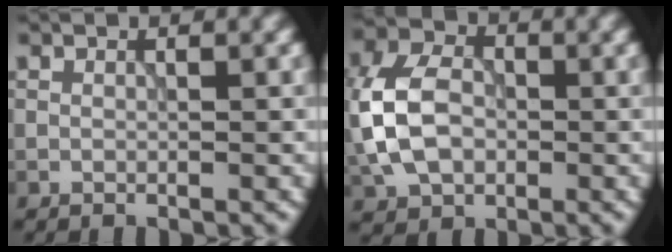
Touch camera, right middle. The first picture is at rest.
{"total": 7.3, "force": [-0.8, 5.3, 5.0], "torque": [-0.115, 0.009, -0.027]}